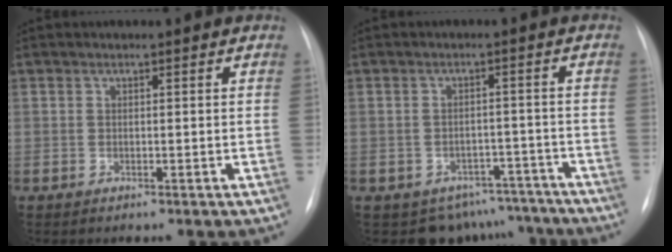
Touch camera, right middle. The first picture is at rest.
{"total": 8.9, "force": [-7.4, 4.9, -0.3], "torque": [0.021, 0.030, -0.081]}